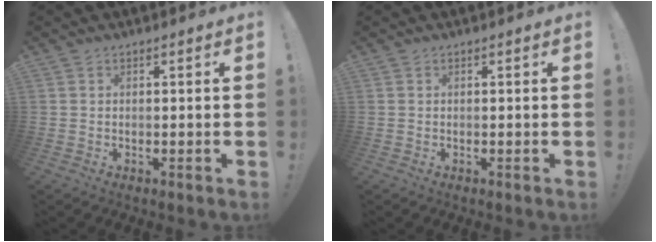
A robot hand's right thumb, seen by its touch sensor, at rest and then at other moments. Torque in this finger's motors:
{"motor_torque": [0.00, 0.00, -0.11, 0.11, 0.00]}